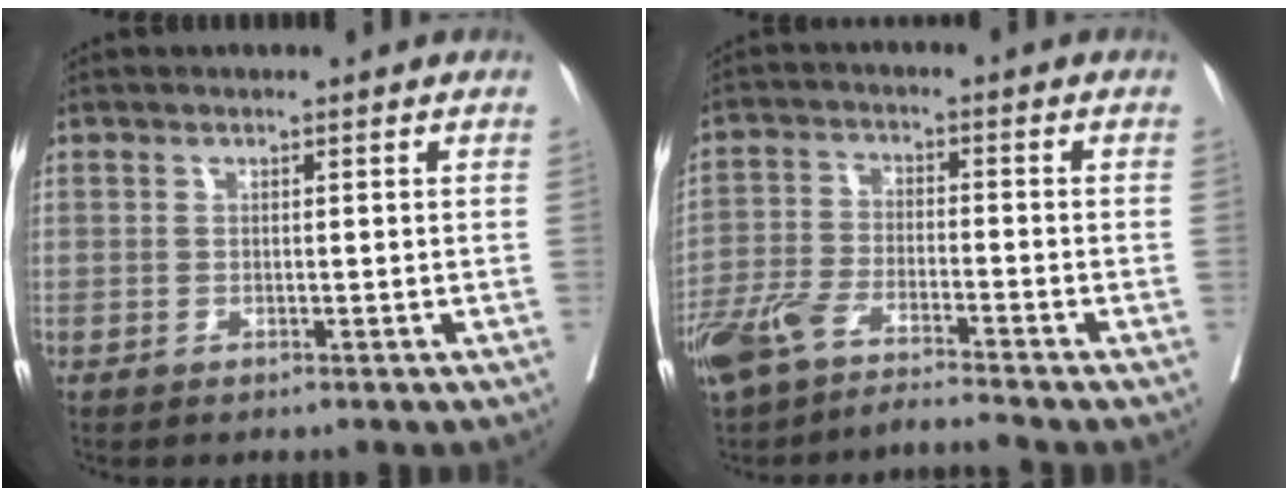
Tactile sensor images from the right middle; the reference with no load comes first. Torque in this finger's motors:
{"motor_torque": [1.14, -0.99, 0.67, 0.21]}